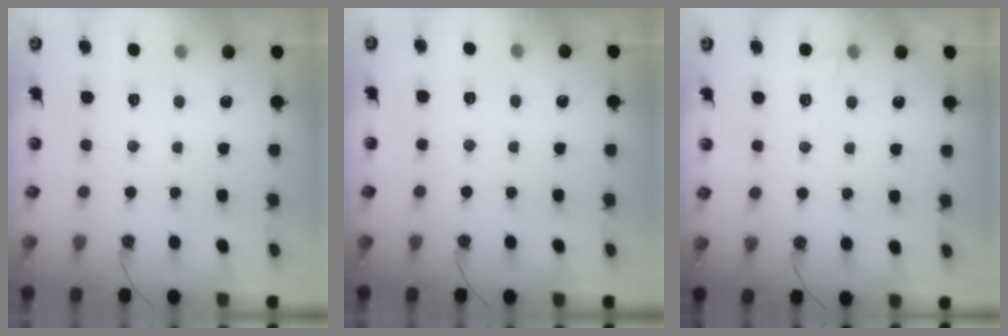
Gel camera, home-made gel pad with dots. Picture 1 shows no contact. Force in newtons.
{"total": 2.6, "press": 2.5, "slide": 0.8}
{"total": 5.6, "press": 3.6, "slide": 4.4}